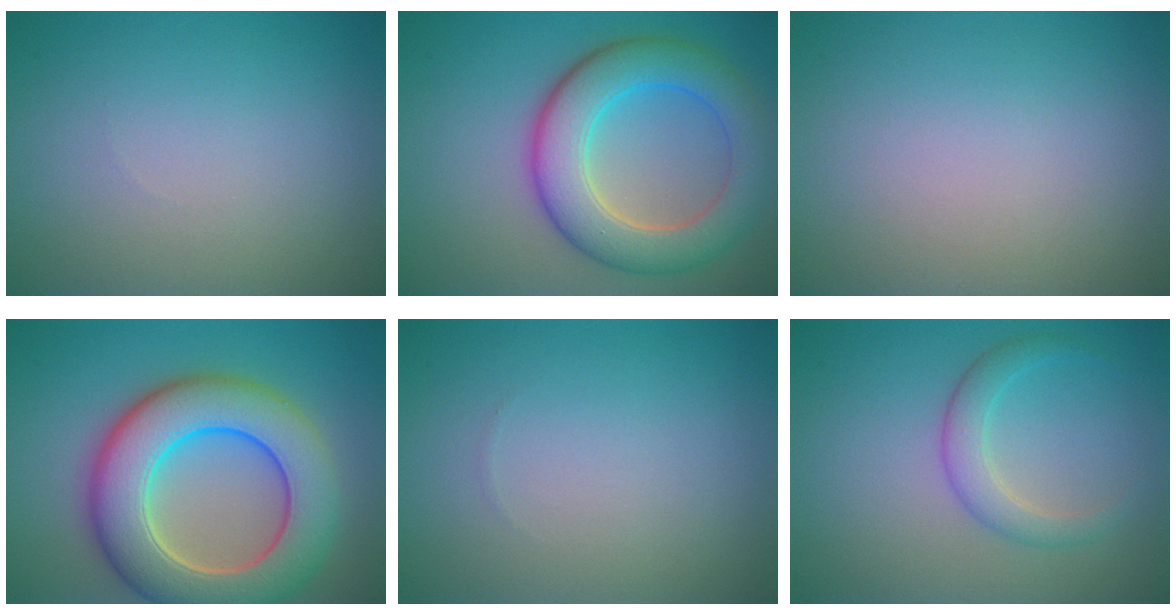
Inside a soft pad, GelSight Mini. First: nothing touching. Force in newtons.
{"total": 7.9, "press": 7.9, "slide": 0.2}
{"total": 0.0}
{"total": 11.1, "press": 11.1, "slide": 0.8}
{"total": 0.0}
{"total": 2.5, "press": 2.5, "slide": 0.1}